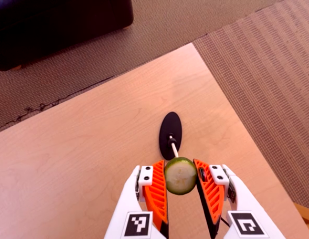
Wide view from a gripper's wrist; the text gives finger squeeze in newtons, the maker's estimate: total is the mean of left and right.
{"total": 11.5, "left": 12.0, "right": 11.1}